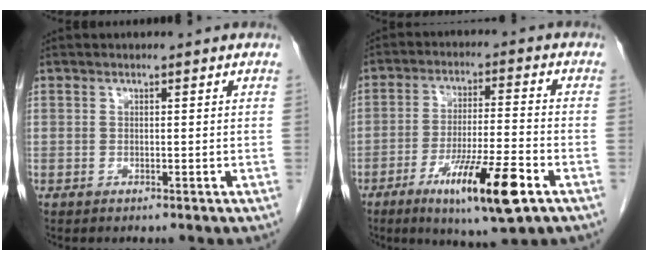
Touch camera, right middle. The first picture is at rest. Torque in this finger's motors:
{"motor_torque": [1.09, -1.05, 0.54, 0.09]}